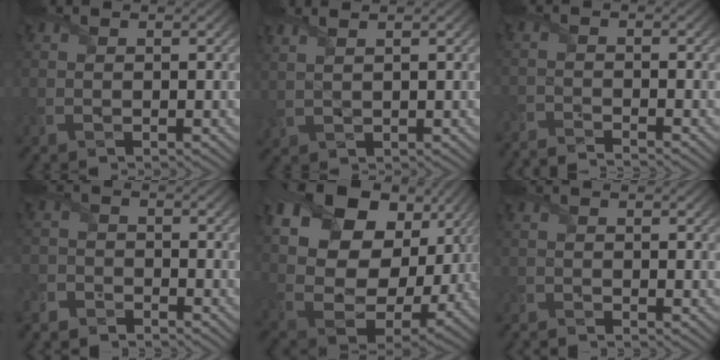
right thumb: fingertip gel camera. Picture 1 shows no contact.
{"total": 2.2, "force": [1.7, 0.1, 1.4], "torque": [-0.031, 0.006, 0.035]}
{"total": 3.2, "force": [-3.1, -0.5, 0.3], "torque": [-0.008, -0.004, -0.070]}
{"total": 3.5, "force": [-3.4, 0.8, 0.2], "torque": [-0.005, -0.002, -0.081]}
{"total": 21.6, "force": [8.2, 15.1, 13.1], "torque": [-0.313, 0.040, 0.173]}
{"total": 2.0, "force": [-2.0, -0.4, 0.0], "torque": [-0.006, -0.007, -0.047]}